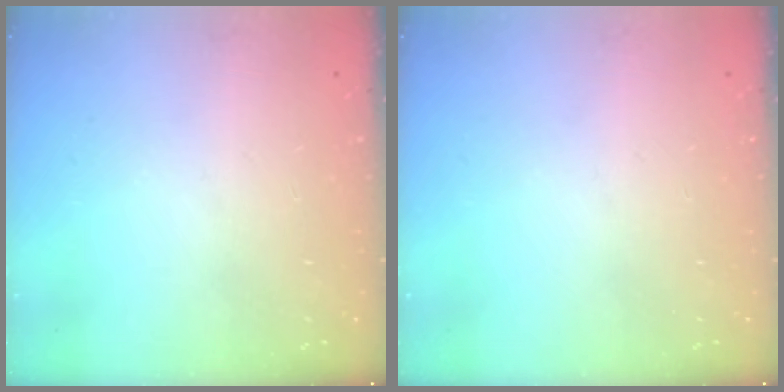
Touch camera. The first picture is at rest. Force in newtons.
{"total": 0.0}